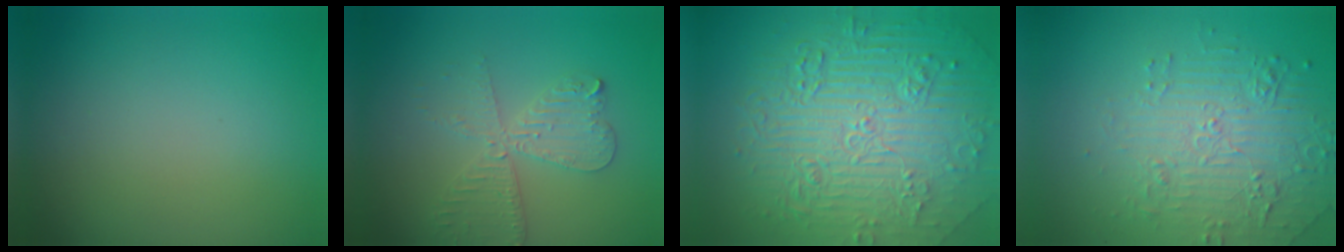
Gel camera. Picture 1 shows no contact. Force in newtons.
{"total": 4.1, "press": 3.5, "slide": 2.0}
{"total": 11.0, "press": 7.4, "slide": 8.2}
{"total": 4.9, "press": 3.7, "slide": 3.2}